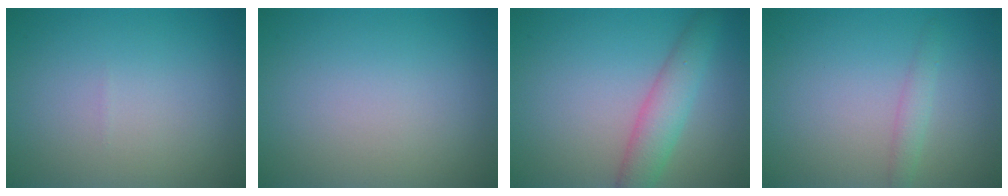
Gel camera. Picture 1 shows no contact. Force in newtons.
{"total": 0.0}
{"total": 3.6, "press": 3.6, "slide": 0.1}
{"total": 1.4, "press": 1.4, "slide": 0.0}